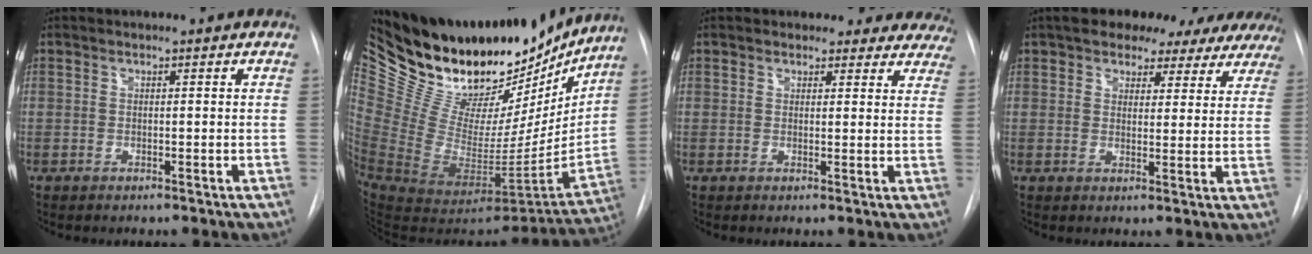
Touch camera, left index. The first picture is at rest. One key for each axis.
{"total": 32.8, "fx": 28.2, "fy": 11.4, "fz": 12.2, "tx": -0.230, "ty": -0.021, "tz": 0.441}
{"total": 11.5, "fx": 10.5, "fy": 4.7, "fz": 0.8, "tx": 0.038, "ty": -0.017, "tz": 0.089}
{"total": 16.3, "fx": 13.6, "fy": 6.8, "fz": 5.7, "tx": -0.072, "ty": 0.027, "tz": 0.154}